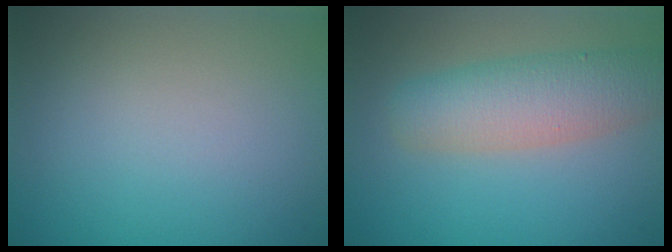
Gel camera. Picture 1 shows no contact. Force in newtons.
{"total": 5.5, "press": 5.5, "slide": 0.3}